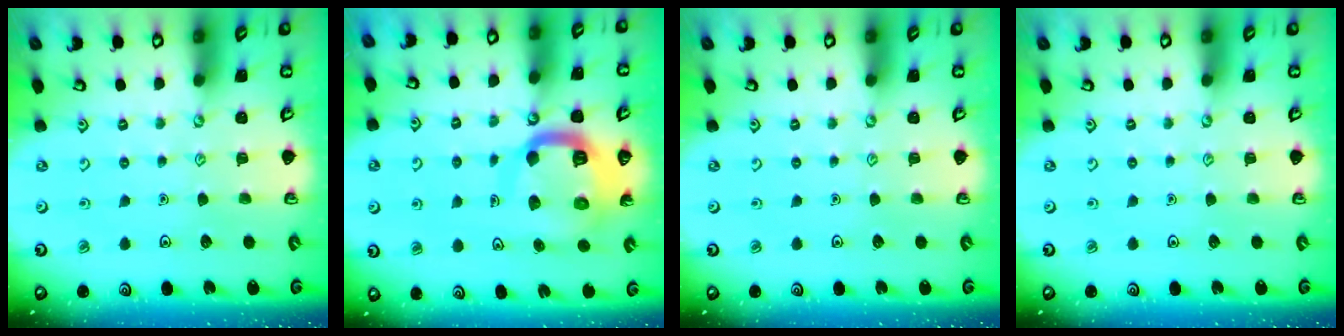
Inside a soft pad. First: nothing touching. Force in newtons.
{"total": 13.4, "press": 13.3, "slide": 1.6}
{"total": 0.0}
{"total": 0.0}